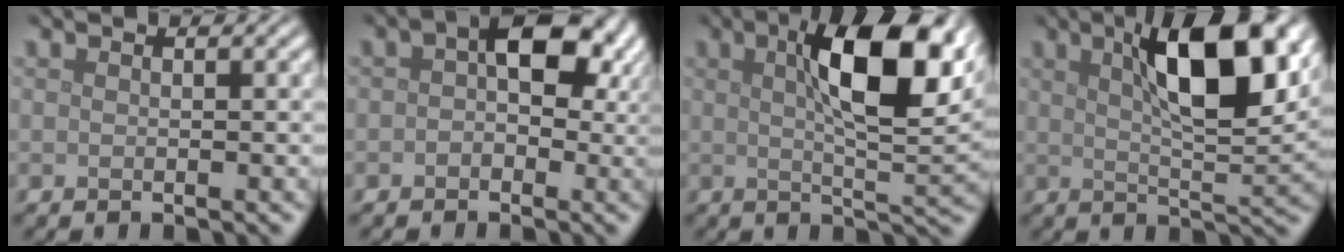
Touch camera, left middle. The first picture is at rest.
{"total": 7.0, "force": [1.3, 4.4, 5.4], "torque": [-0.059, 0.013, 0.004]}
{"total": 10.8, "force": [3.5, 3.4, 9.6], "torque": [-0.147, 0.006, 0.053]}
{"total": 9.9, "force": [3.8, 3.0, 8.7], "torque": [-0.130, 0.006, 0.059]}